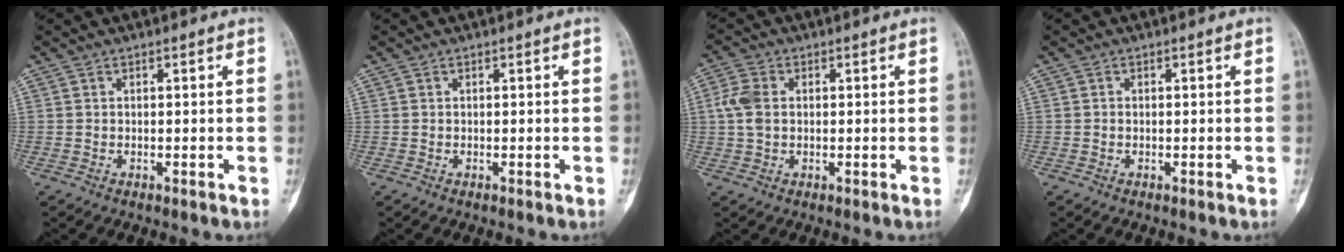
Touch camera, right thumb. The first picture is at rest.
{"total": 0.0}
{"total": 4.9, "force": [0.4, 3.4, 3.6], "torque": [-0.091, 0.008, 0.003]}
{"total": 0.0}